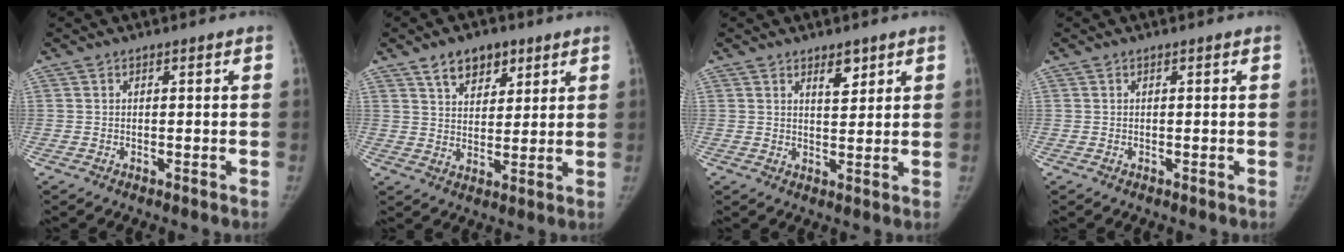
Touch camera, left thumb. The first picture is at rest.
{"total": 7.8, "force": [4.9, 4.7, 3.9], "torque": [-0.029, -0.026, 0.082]}
{"total": 3.4, "force": [2.2, 1.5, 2.1], "torque": [-0.016, -0.016, 0.037]}
{"total": 0.0}